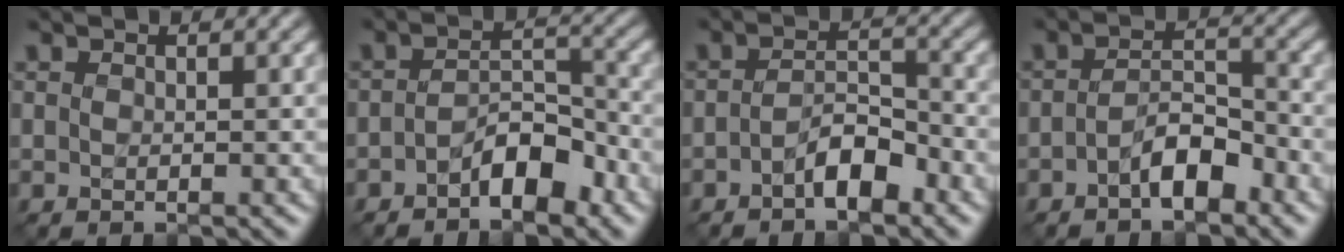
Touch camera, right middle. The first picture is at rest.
{"total": 3.8, "force": [-2.3, 1.6, 2.6], "torque": [-0.037, 0.014, -0.040]}
{"total": 3.1, "force": [-1.8, 1.1, 2.2], "torque": [-0.036, 0.010, -0.035]}
{"total": 3.2, "force": [-1.8, 1.3, 2.3], "torque": [-0.038, 0.011, -0.036]}